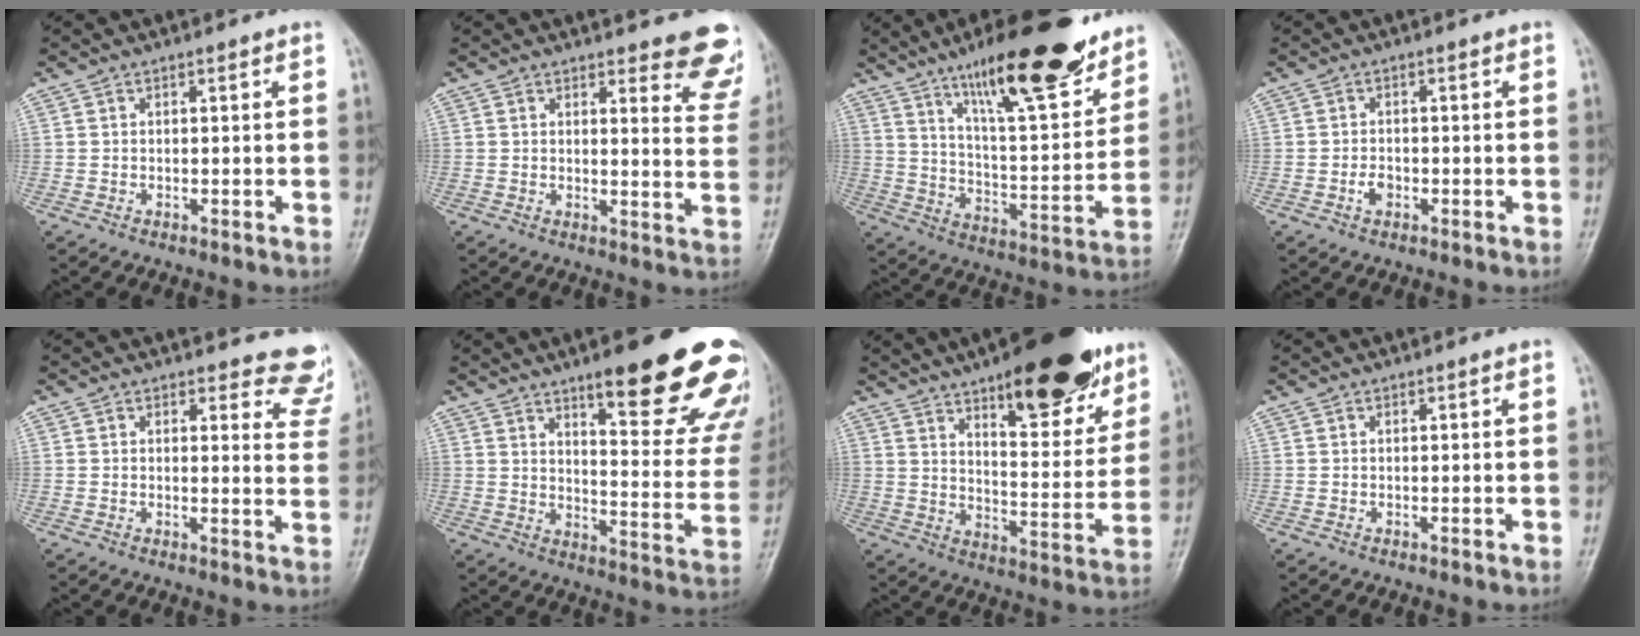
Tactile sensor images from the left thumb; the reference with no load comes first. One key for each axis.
{"total": 10.9, "fx": 9.1, "fy": 3.3, "fz": 5.0, "tx": -0.014, "ty": -0.059, "tz": 0.081}
{"total": 23.1, "fx": 15.8, "fy": 5.6, "fz": 15.9, "tx": -0.213, "ty": -0.071, "tz": 0.257}
{"total": 2.1, "fx": -0.8, "fy": 1.5, "fz": 1.3, "tx": -0.017, "ty": 0.003, "tz": -0.018}
{"total": 9.2, "fx": 8.6, "fy": 3.1, "fz": 0.7, "tx": 0.046, "ty": -0.067, "tz": 0.059}
{"total": 24.1, "fx": 15.6, "fy": 5.7, "fz": 17.5, "tx": -0.186, "ty": -0.077, "tz": 0.206}
{"total": 23.4, "fx": 14.8, "fy": 7.9, "fz": 16.2, "tx": -0.187, "ty": -0.060, "tz": 0.221}
{"total": 0.0}